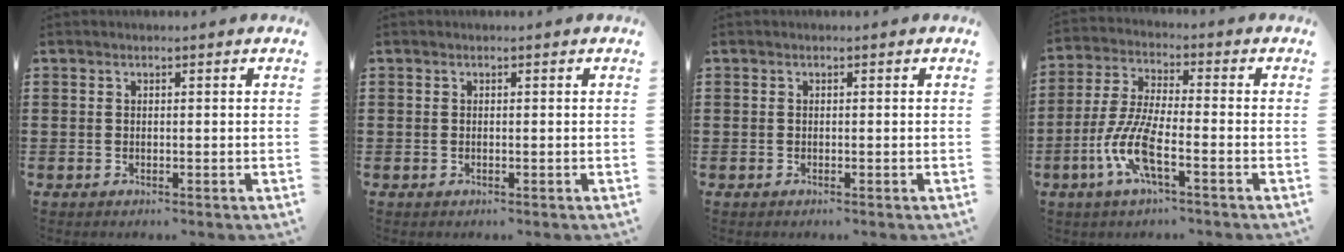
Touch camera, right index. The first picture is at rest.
{"total": 0.0}
{"total": 0.0}
{"total": 8.6, "force": [-3.8, 2.1, 7.5], "torque": [-0.174, -0.012, -0.077]}